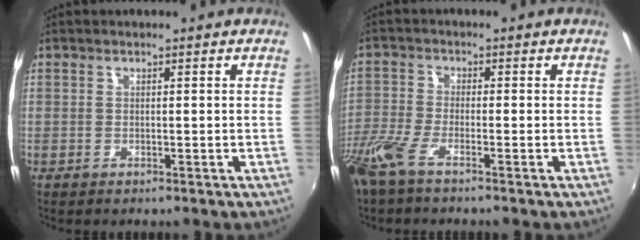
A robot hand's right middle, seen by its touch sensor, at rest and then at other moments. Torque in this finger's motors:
{"motor_torque": [1.06, -1.07, 0.52, 0.16]}